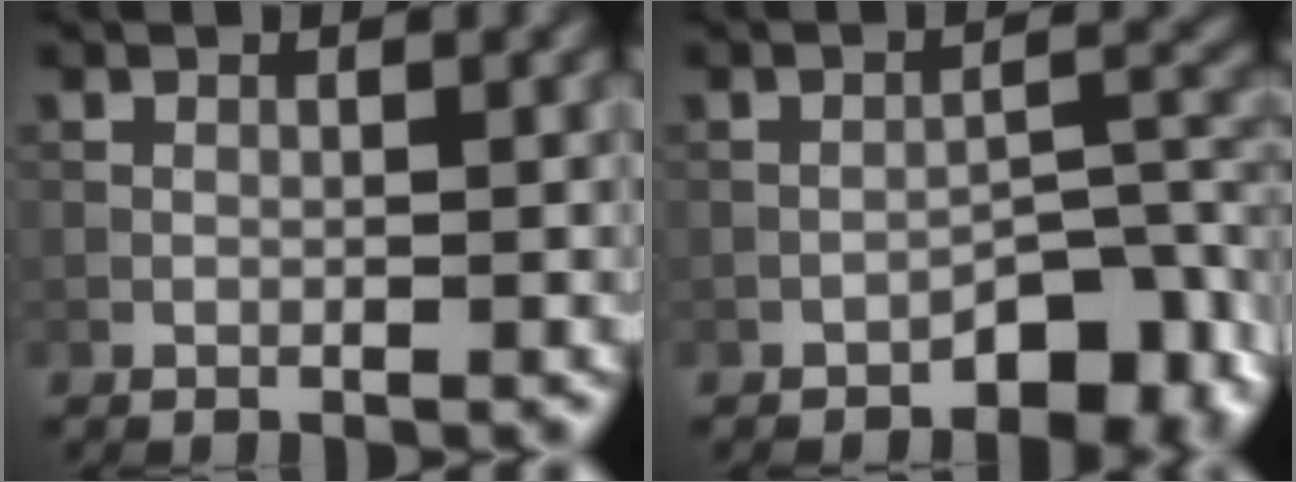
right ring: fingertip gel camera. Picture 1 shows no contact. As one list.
[{"total": 5.2, "force": [-3.5, 2.1, 3.3], "torque": [-0.035, 0.013, -0.051]}]